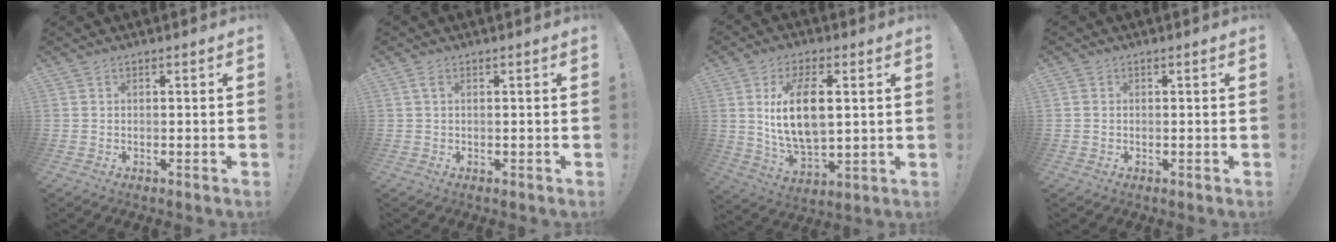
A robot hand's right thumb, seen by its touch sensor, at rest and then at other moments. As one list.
[{"total": 1.5, "force": [0.4, 0.4, 1.4], "torque": [-0.032, 0.003, 0.008]}, {"total": 14.3, "force": [3.0, 7.3, 12.0], "torque": [-0.214, -0.005, 0.048]}, {"total": 0.9, "force": [0.0, 0.9, 0.1], "torque": [-0.005, 0.005, 0.000]}]